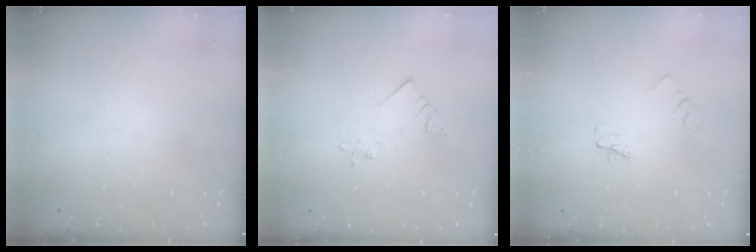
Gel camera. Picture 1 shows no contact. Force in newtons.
{"total": 2.1, "press": 2.1, "slide": 0.4}
{"total": 3.2, "press": 3.2, "slide": 0.4}